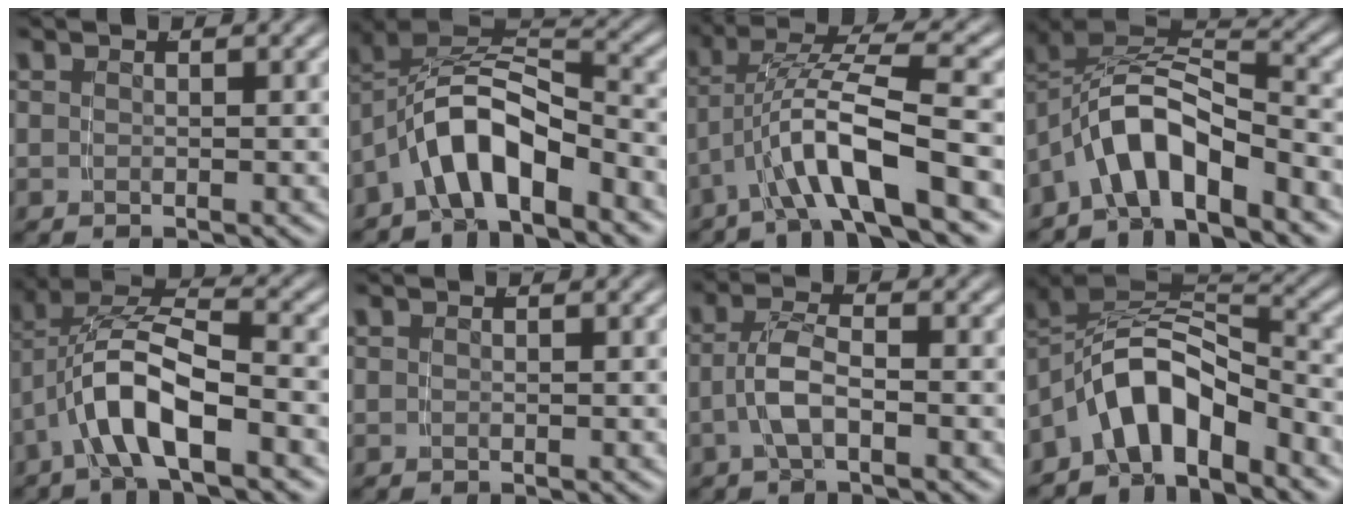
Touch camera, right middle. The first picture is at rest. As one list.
[{"total": 8.5, "force": [-1.7, 6.0, 5.8], "torque": [-0.119, -0.011, -0.030]}, {"total": 5.6, "force": [-0.6, 1.8, 5.3], "torque": [-0.104, 0.003, -0.010]}, {"total": 8.5, "force": [-1.8, 6.0, 5.7], "torque": [-0.123, -0.010, -0.033]}, {"total": 8.4, "force": [-0.4, 5.4, 6.5], "torque": [-0.140, -0.011, -0.009]}, {"total": 0.0}, {"total": 3.1, "force": [-1.0, 0.8, 2.8], "torque": [-0.057, -0.002, -0.015]}, {"total": 11.0, "force": [-2.0, 8.1, 7.1], "torque": [-0.135, -0.012, -0.036]}]